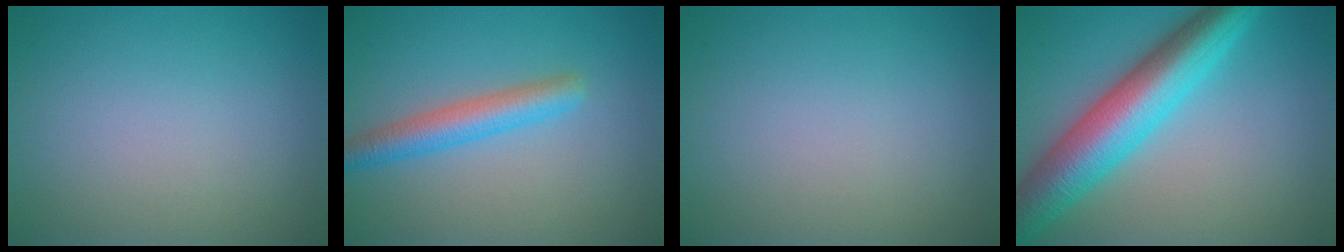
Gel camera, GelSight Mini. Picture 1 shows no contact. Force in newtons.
{"total": 3.4, "press": 3.4, "slide": 0.2}
{"total": 0.0}
{"total": 9.2, "press": 9.2, "slide": 0.2}